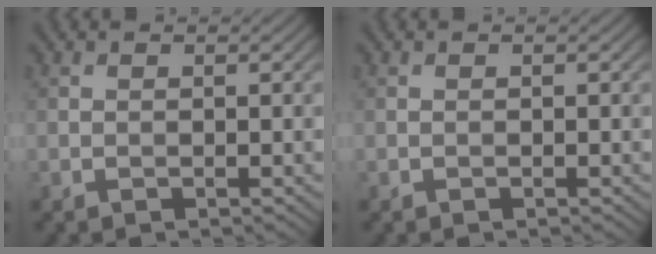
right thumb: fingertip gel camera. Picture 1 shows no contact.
{"total": 0.0}